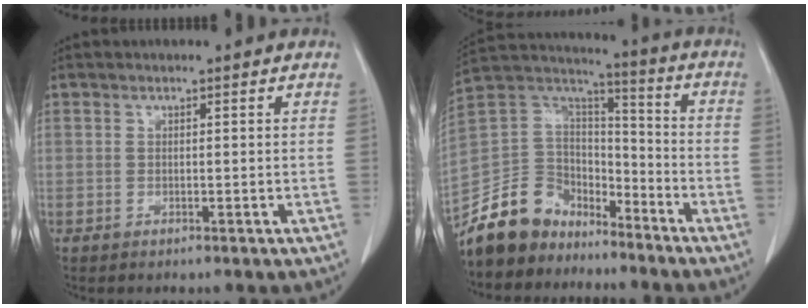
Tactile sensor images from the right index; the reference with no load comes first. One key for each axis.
{"total": 14.9, "fx": -11.9, "fy": 8.1, "fz": 3.8, "tx": -0.083, "ty": 0.050, "tz": -0.223}